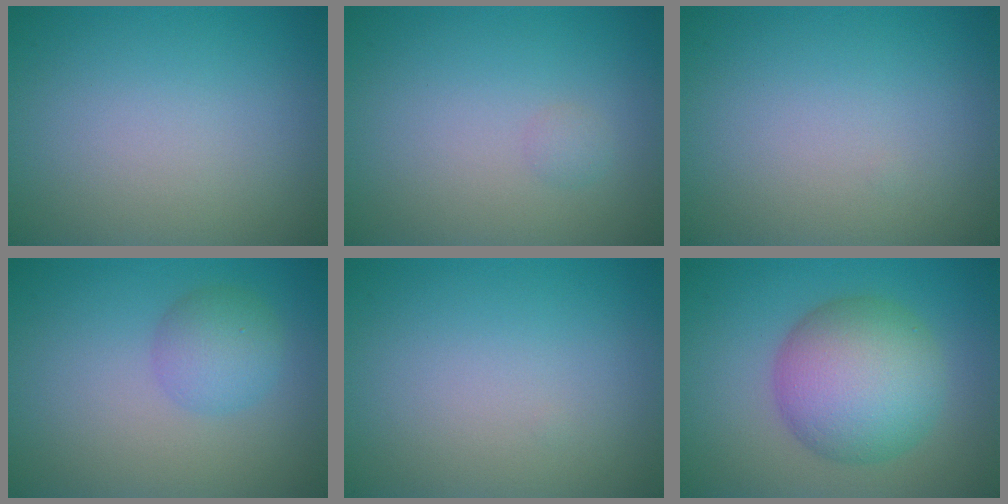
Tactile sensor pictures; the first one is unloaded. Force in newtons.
{"total": 0.7, "press": 0.7, "slide": 0.0}
{"total": 0.0}
{"total": 2.9, "press": 2.9, "slide": 0.1}
{"total": 0.0}
{"total": 8.5, "press": 8.5, "slide": 0.3}